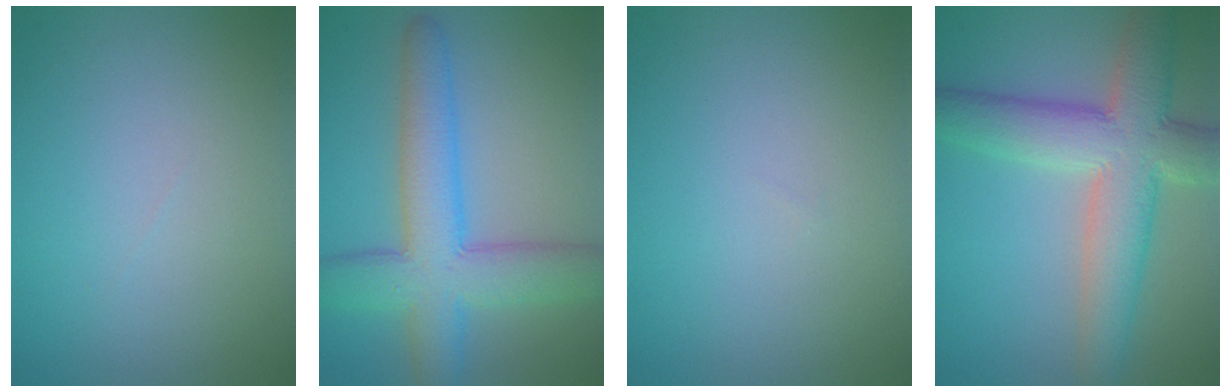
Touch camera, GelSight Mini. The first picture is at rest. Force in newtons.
{"total": 7.7, "press": 7.7, "slide": 0.2}
{"total": 0.0}
{"total": 8.5, "press": 8.5, "slide": 0.4}